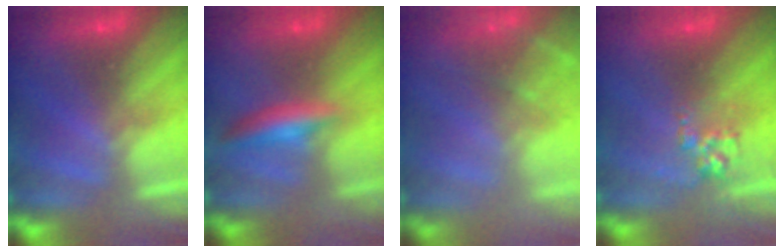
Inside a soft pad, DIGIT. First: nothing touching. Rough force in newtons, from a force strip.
{"total": 2.4}
{"total": 7.4}
{"total": 2.8}